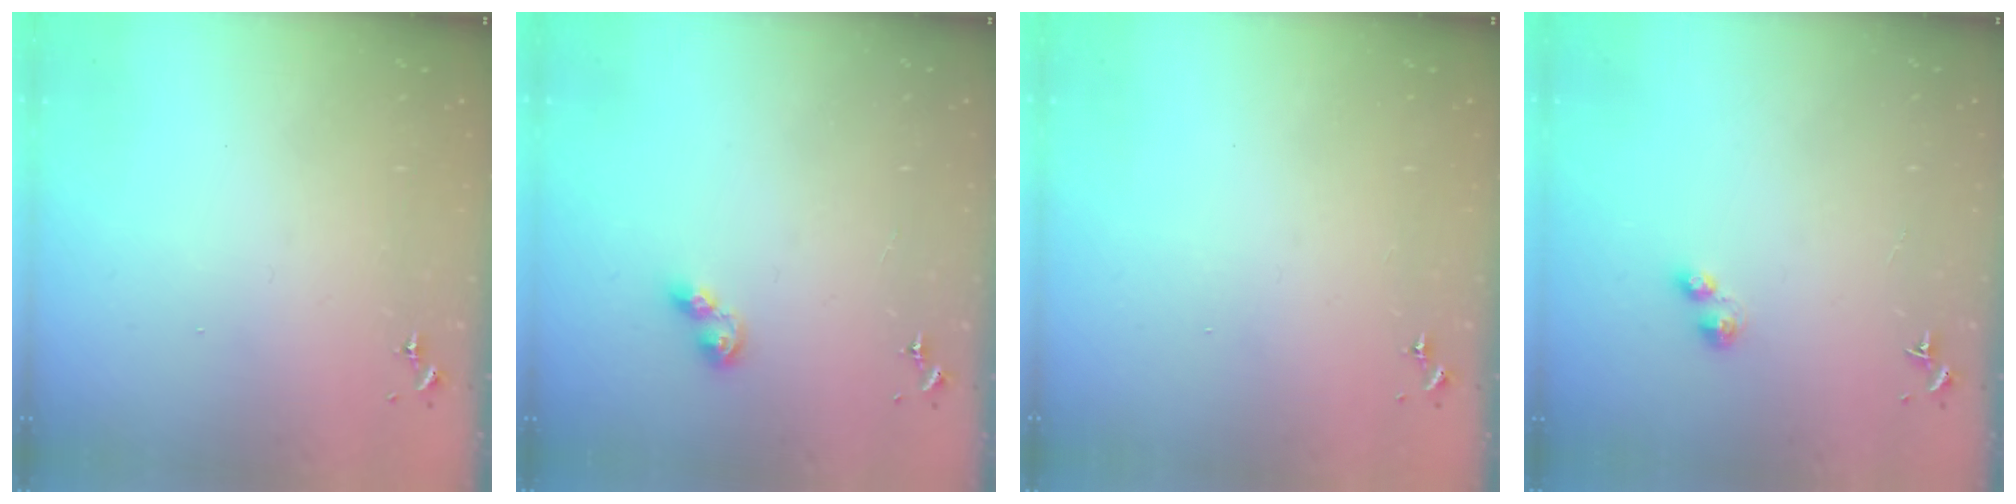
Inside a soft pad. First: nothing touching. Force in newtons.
{"total": 5.3, "press": 5.3, "slide": 0.6}
{"total": 0.0}
{"total": 2.4, "press": 2.4, "slide": 0.4}